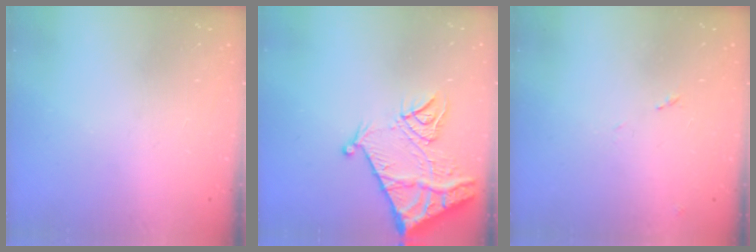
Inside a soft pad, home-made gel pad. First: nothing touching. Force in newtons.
{"total": 12.8, "press": 12.7, "slide": 1.2}
{"total": 8.1, "press": 8.1, "slide": 0.6}